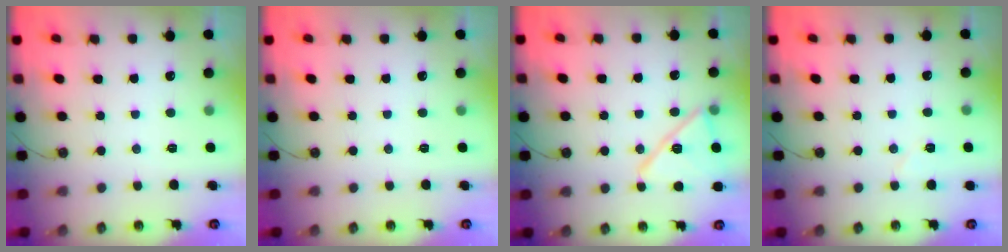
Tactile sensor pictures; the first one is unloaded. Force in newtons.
{"total": 0.0}
{"total": 14.0, "press": 13.9, "slide": 0.7}
{"total": 4.3, "press": 4.3, "slide": 0.4}